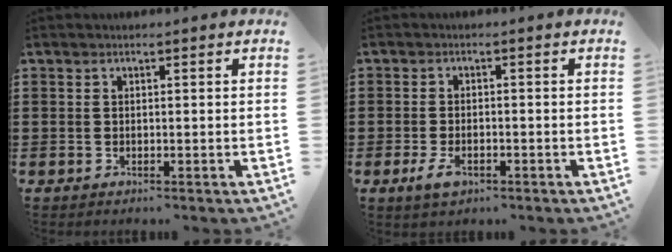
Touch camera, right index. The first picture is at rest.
{"total": 2.8, "force": [-1.3, 1.3, 2.1], "torque": [-0.052, -0.008, -0.027]}